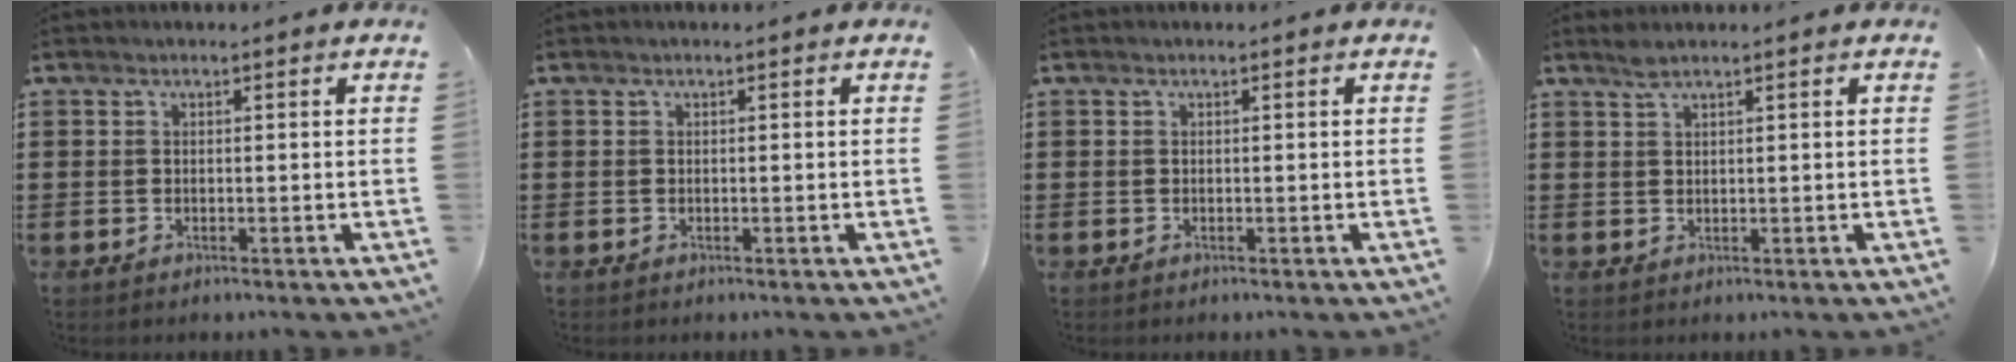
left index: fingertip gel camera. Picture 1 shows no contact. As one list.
[{"total": 0.0}, {"total": 0.0}, {"total": 1.6, "force": [1.2, 0.1, 1.0], "torque": [-0.022, 0.001, 0.021]}]